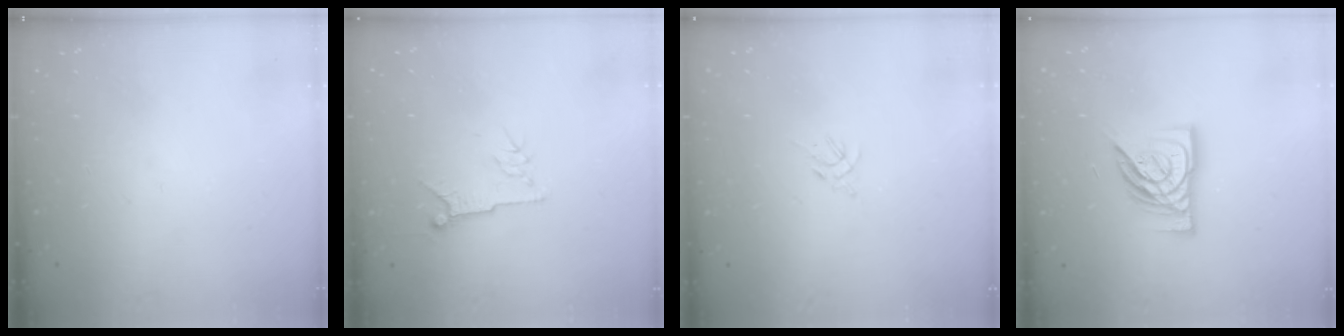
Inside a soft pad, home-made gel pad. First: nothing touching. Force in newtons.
{"total": 6.6, "press": 6.5, "slide": 1.1}
{"total": 3.8, "press": 3.7, "slide": 0.8}
{"total": 13.3, "press": 13.2, "slide": 1.2}